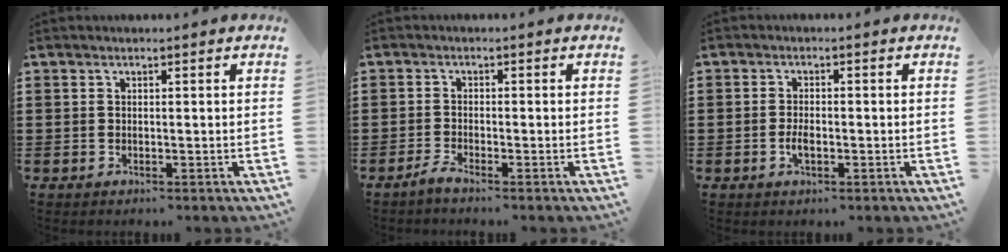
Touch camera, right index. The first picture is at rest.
{"total": 1.6, "force": [-1.4, 0.0, 0.7], "torque": [-0.027, -0.005, -0.031]}
{"total": 2.5, "force": [-0.7, 1.0, 2.1], "torque": [-0.047, -0.002, -0.015]}